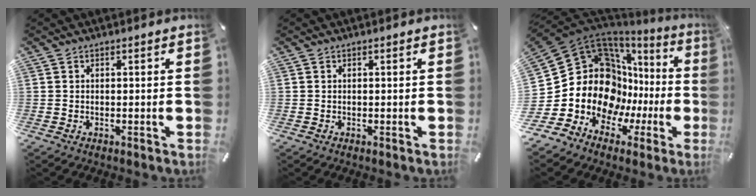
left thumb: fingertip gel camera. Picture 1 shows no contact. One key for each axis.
{"total": 0.0}
{"total": 19.3, "fx": 1.6, "fy": 15.5, "fz": 11.5, "tx": -0.232, "ty": -0.062, "tz": 0.053}